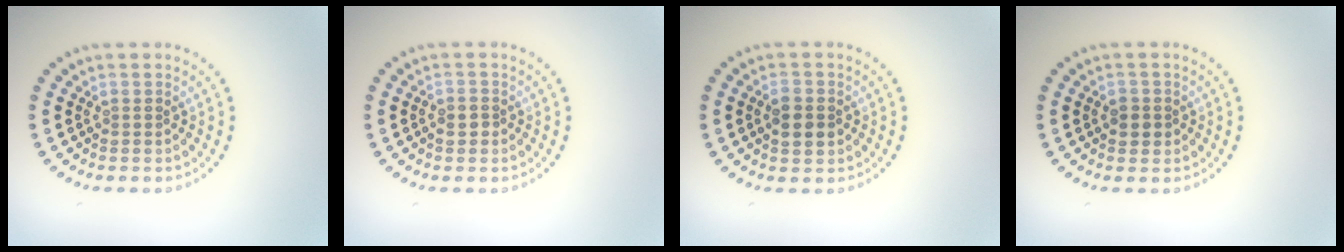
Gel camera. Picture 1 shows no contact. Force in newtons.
{"total": 1.0, "press": 1.0, "slide": 0.1}
{"total": 2.9, "press": 2.9, "slide": 0.1}
{"total": 1.7, "press": 1.6, "slide": 0.3}